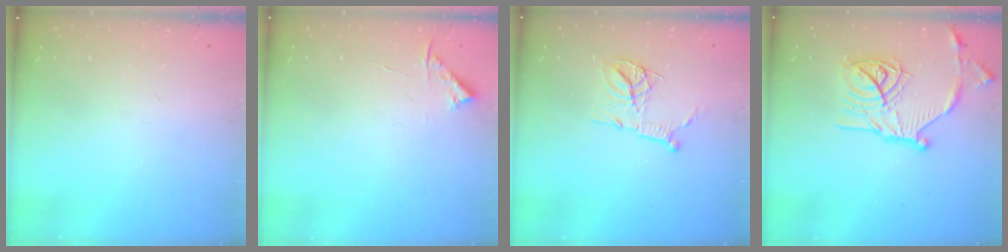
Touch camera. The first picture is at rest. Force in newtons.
{"total": 3.4, "press": 3.4, "slide": 0.4}
{"total": 13.9, "press": 13.9, "slide": 1.2}
{"total": 19.6, "press": 19.5, "slide": 1.7}